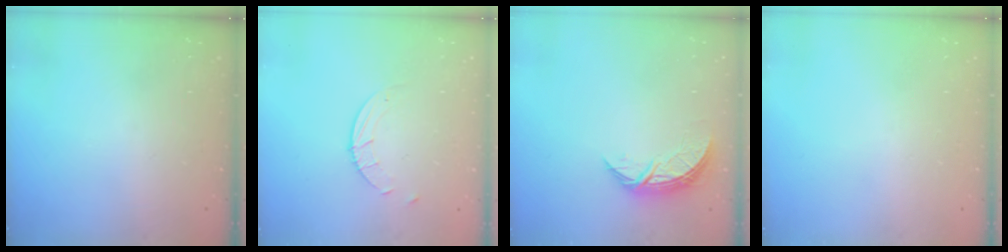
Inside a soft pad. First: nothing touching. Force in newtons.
{"total": 4.6, "press": 4.5, "slide": 0.5}
{"total": 7.3, "press": 7.3, "slide": 0.5}
{"total": 0.0}